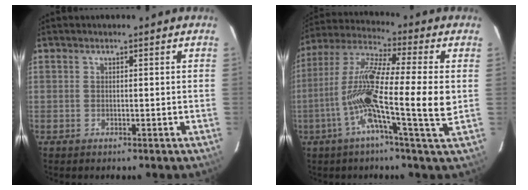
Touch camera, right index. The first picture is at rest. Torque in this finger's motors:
{"motor_torque": [0.78, -0.25, 1.05, 0.21]}